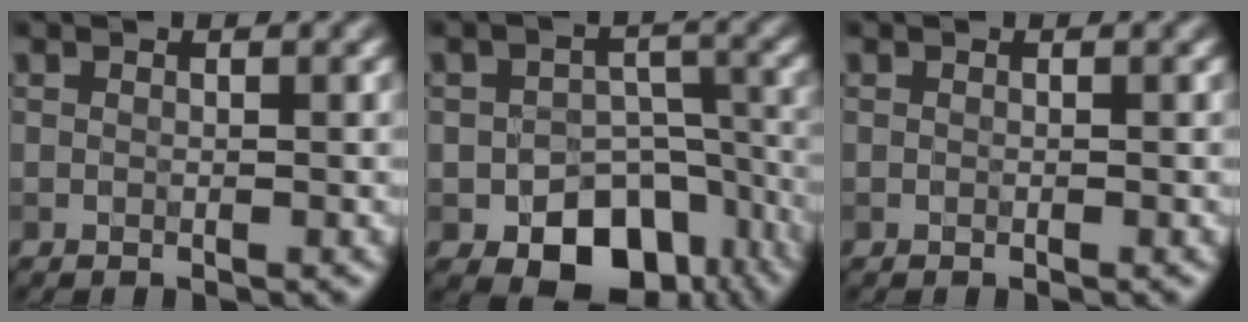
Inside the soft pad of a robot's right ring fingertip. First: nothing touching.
{"total": 8.6, "force": [-4.4, 5.7, 4.6], "torque": [-0.052, -0.014, -0.056]}
{"total": 0.0}